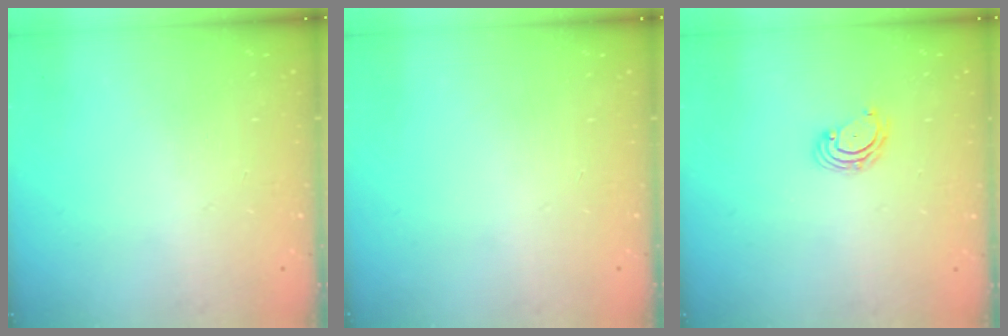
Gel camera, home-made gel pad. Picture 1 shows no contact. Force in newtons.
{"total": 0.0}
{"total": 2.8, "press": 2.8, "slide": 0.3}